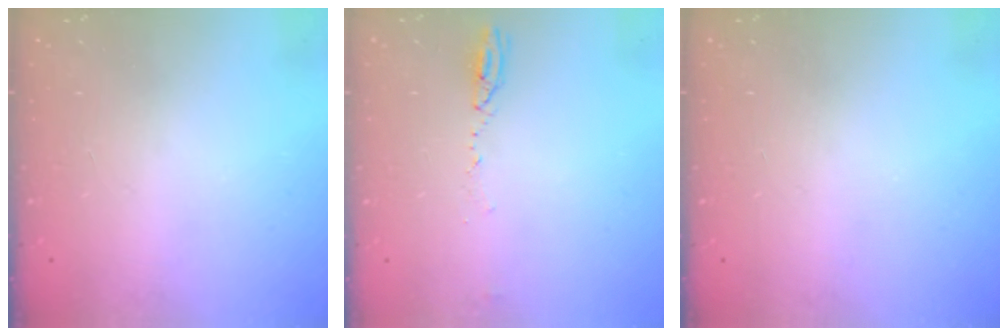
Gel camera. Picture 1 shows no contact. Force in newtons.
{"total": 3.7, "press": 3.6, "slide": 1.1}
{"total": 0.0}